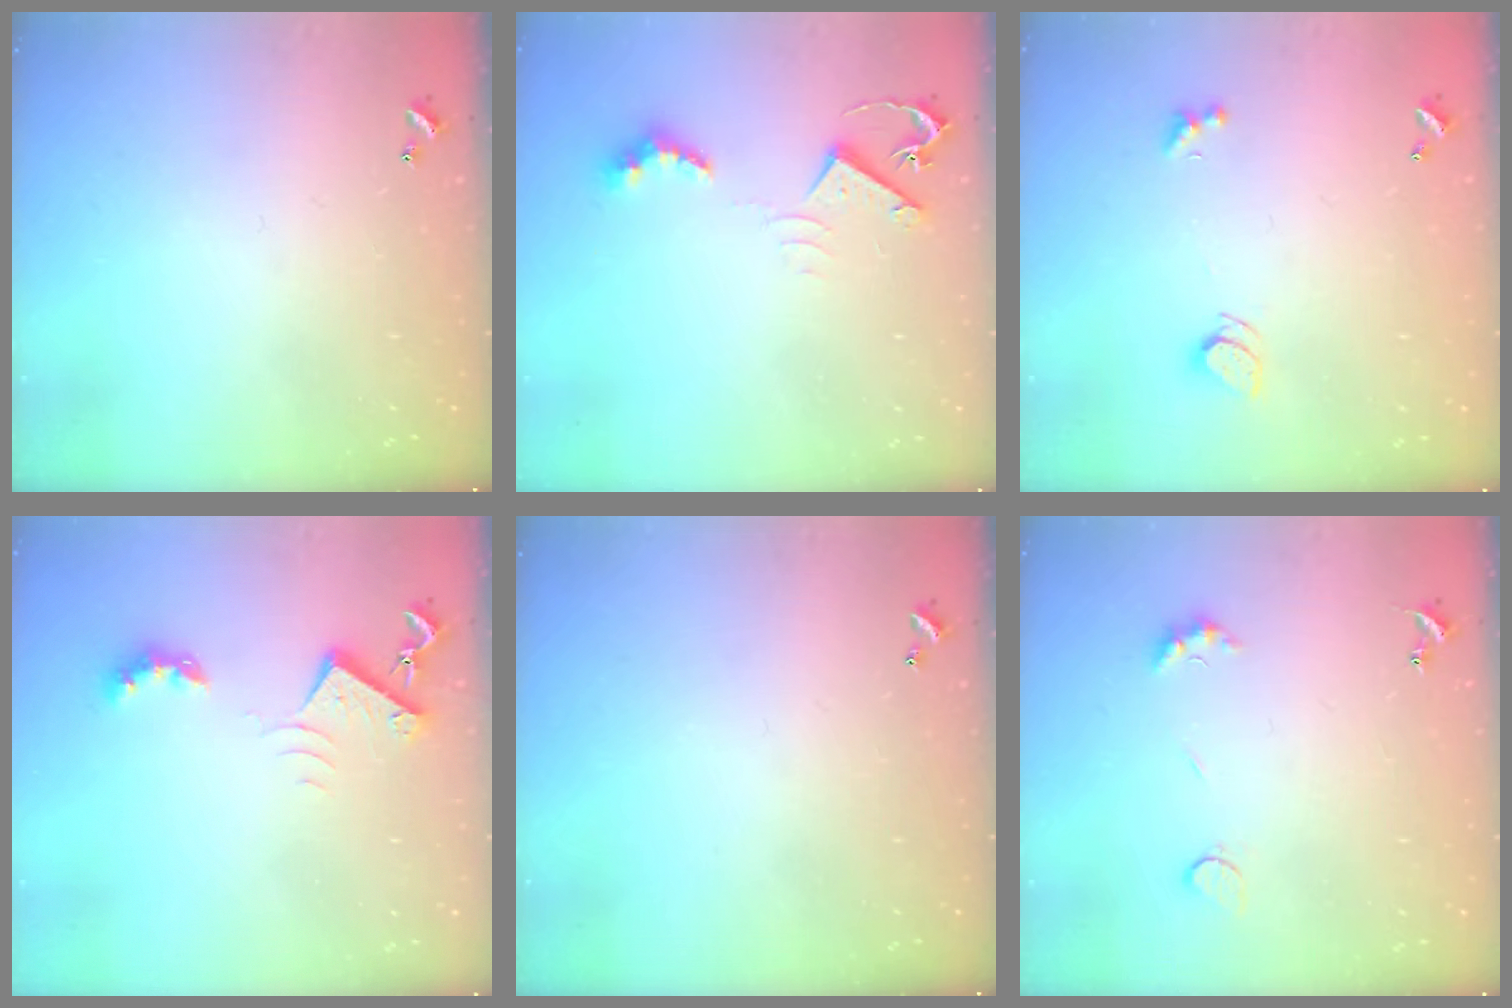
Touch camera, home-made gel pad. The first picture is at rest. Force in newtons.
{"total": 6.6, "press": 6.5, "slide": 1.0}
{"total": 2.5, "press": 2.4, "slide": 0.6}
{"total": 7.1, "press": 7.0, "slide": 1.1}
{"total": 0.0}
{"total": 4.9, "press": 4.9, "slide": 0.8}